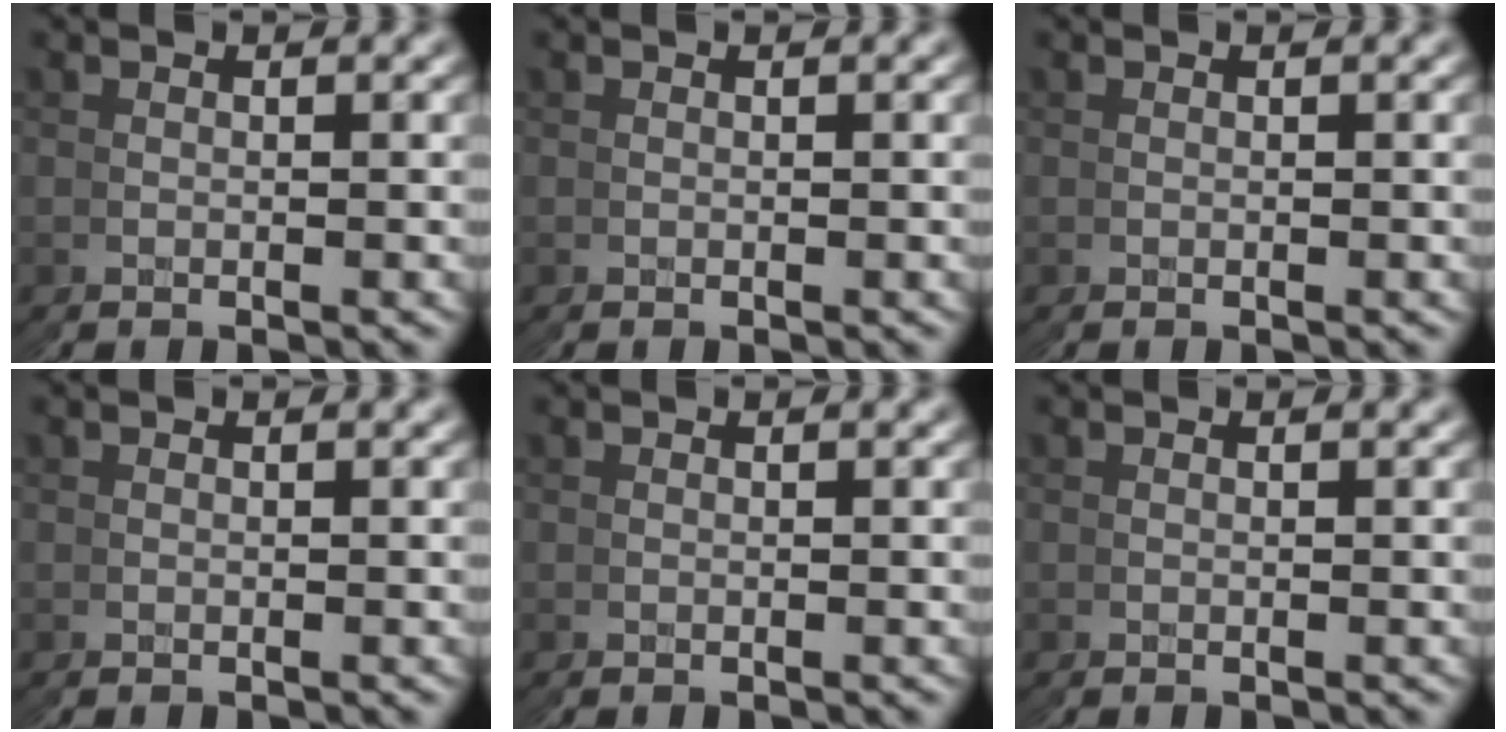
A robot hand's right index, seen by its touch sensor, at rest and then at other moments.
{"total": 0.0}
{"total": 0.0}
{"total": 0.0}
{"total": 0.0}
{"total": 0.0}